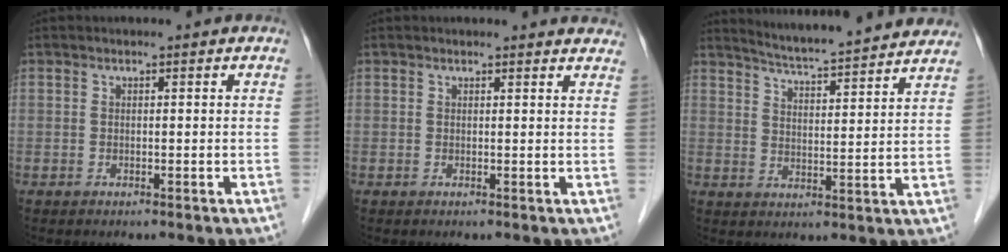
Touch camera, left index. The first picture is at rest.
{"total": 4.6, "force": [4.5, 0.9, 0.5], "torque": [0.004, -0.006, 0.028]}
{"total": 16.0, "force": [15.0, 0.5, 5.4], "torque": [-0.089, -0.003, 0.199]}